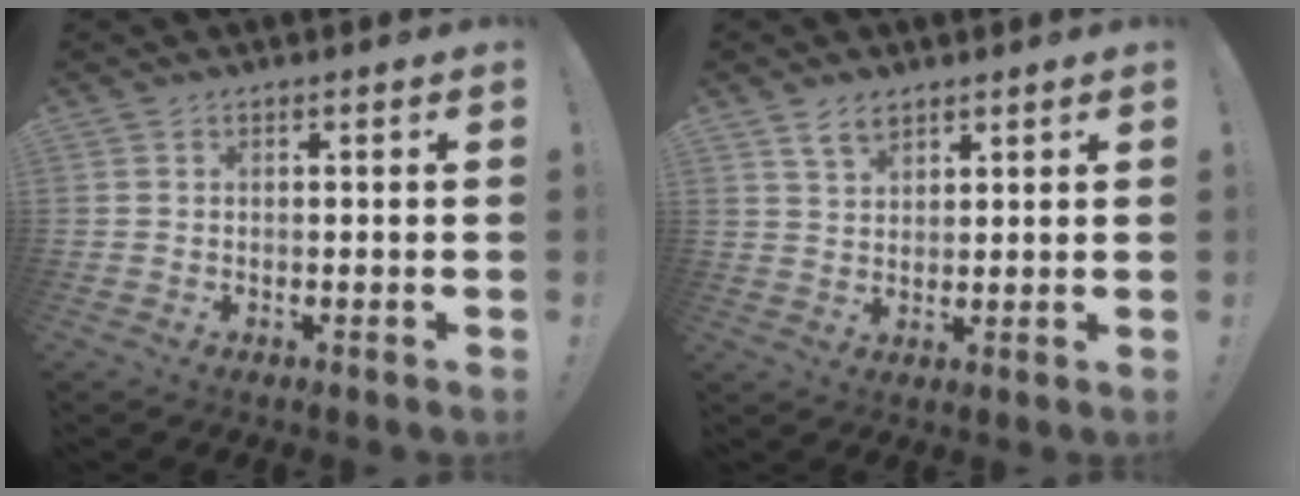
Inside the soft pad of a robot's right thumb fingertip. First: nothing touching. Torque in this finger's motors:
{"motor_torque": [0.31, 0.33, 0.07, -0.04, 0.00]}